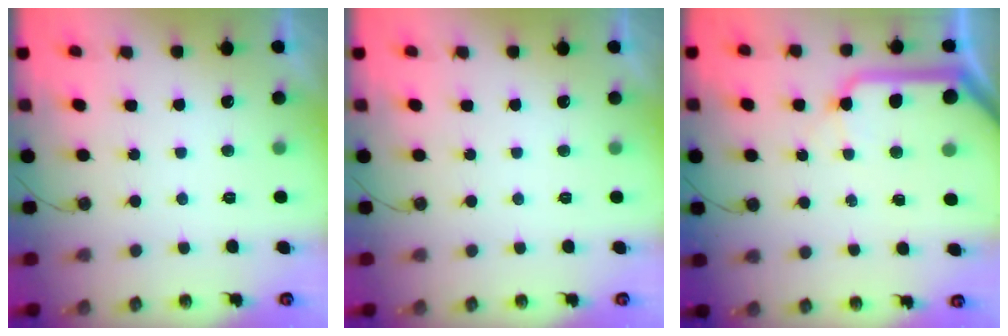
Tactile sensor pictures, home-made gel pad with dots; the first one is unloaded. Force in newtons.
{"total": 0.0}
{"total": 13.9, "press": 13.8, "slide": 1.9}